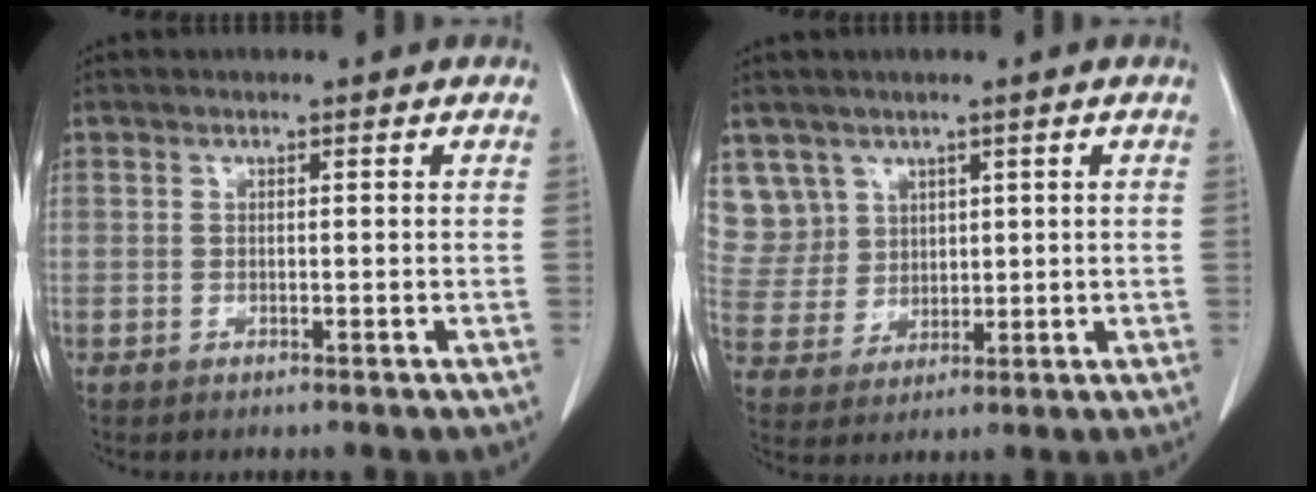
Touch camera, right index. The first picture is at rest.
{"total": 7.9, "force": [4.7, 6.4, -0.1], "torque": [-0.001, 0.013, 0.108]}